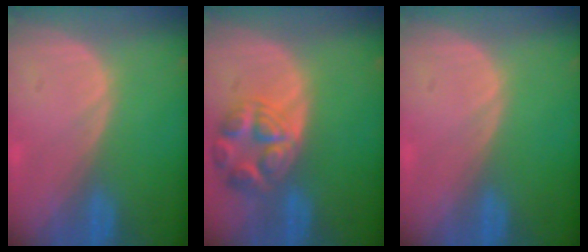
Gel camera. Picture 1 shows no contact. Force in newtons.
{"total": 7.9, "press": 7.0, "slide": 3.6}
{"total": 0.0}